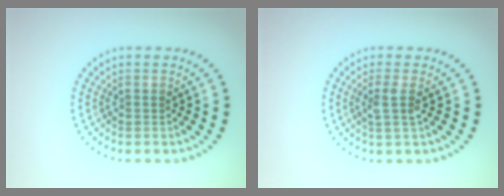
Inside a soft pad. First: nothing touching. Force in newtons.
{"total": 1.7, "press": 1.3, "slide": 1.1}